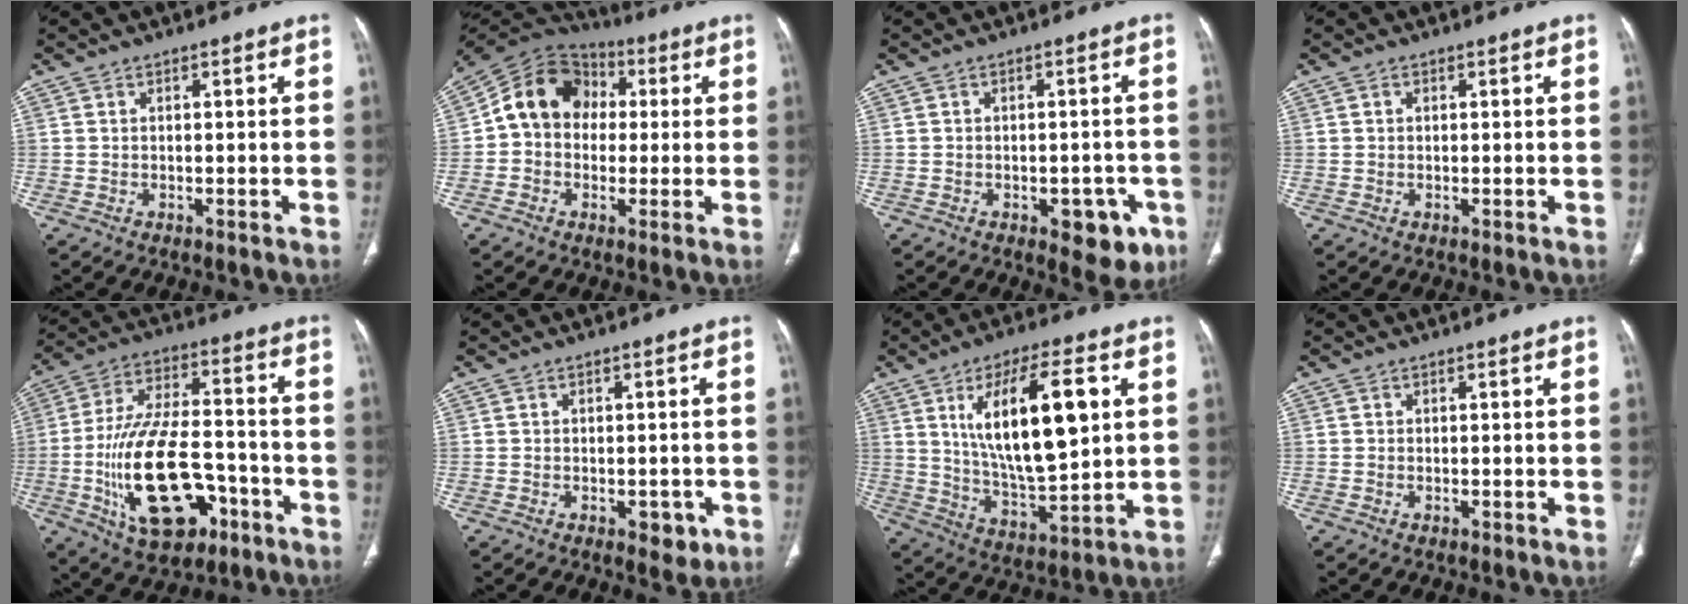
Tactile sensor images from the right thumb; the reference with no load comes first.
{"total": 12.9, "force": [1.2, 10.8, 7.1], "torque": [-0.097, 0.033, 0.007]}
{"total": 7.6, "force": [-3.4, 4.2, 5.4], "torque": [-0.031, 0.010, -0.036]}
{"total": 0.5, "force": [0.1, 0.5, 0.2], "torque": [0.000, 0.001, 0.003]}
{"total": 21.5, "force": [-7.3, 11.3, 16.8], "torque": [-0.293, 0.036, -0.108]}
{"total": 3.6, "force": [-1.5, 2.3, 2.4], "torque": [-0.009, 0.003, -0.015]}
{"total": 19.1, "force": [5.1, 6.7, 17.1], "torque": [-0.283, -0.015, 0.095]}
{"total": 0.0}